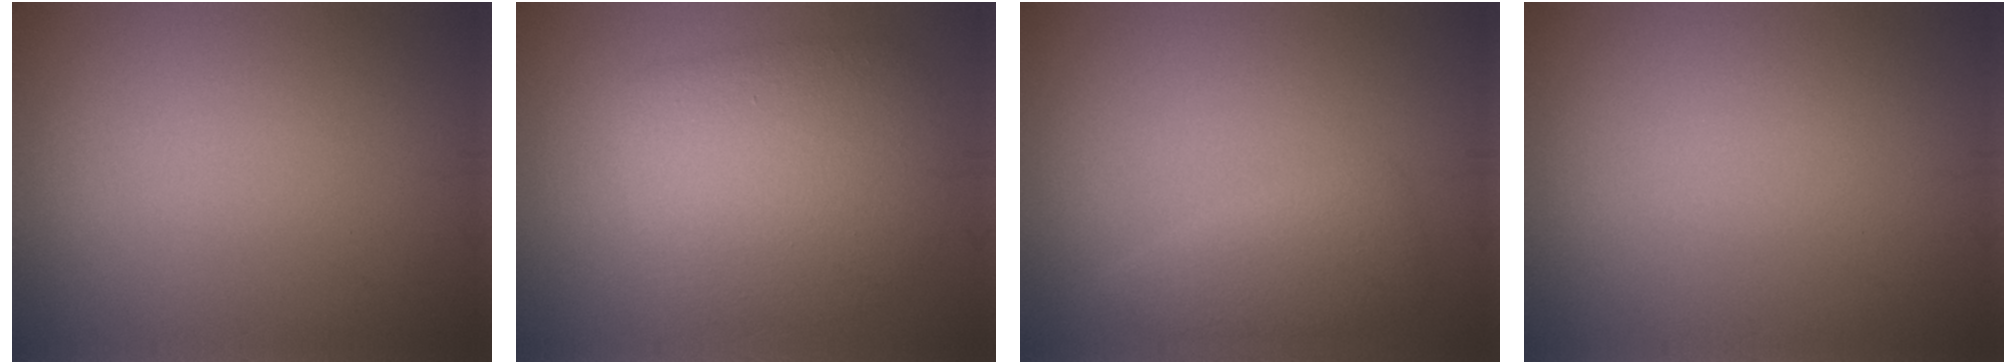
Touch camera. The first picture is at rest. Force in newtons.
{"total": 6.2, "press": 6.2, "slide": 0.3}
{"total": 2.6, "press": 2.6, "slide": 0.1}
{"total": 0.0}